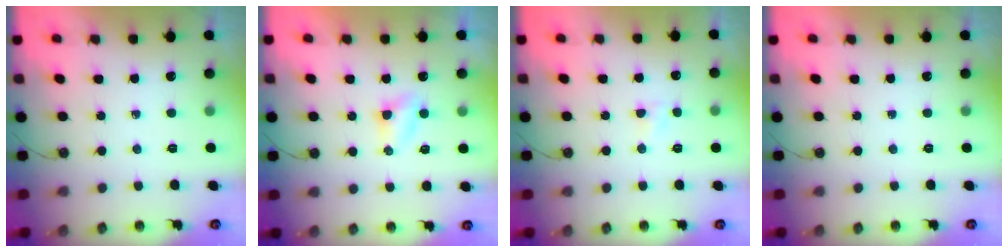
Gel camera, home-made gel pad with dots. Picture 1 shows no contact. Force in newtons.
{"total": 3.4, "press": 3.3, "slide": 0.4}
{"total": 2.9, "press": 2.9, "slide": 0.4}
{"total": 0.0}